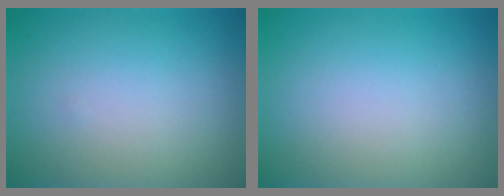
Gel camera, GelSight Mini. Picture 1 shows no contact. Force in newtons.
{"total": 0.0}